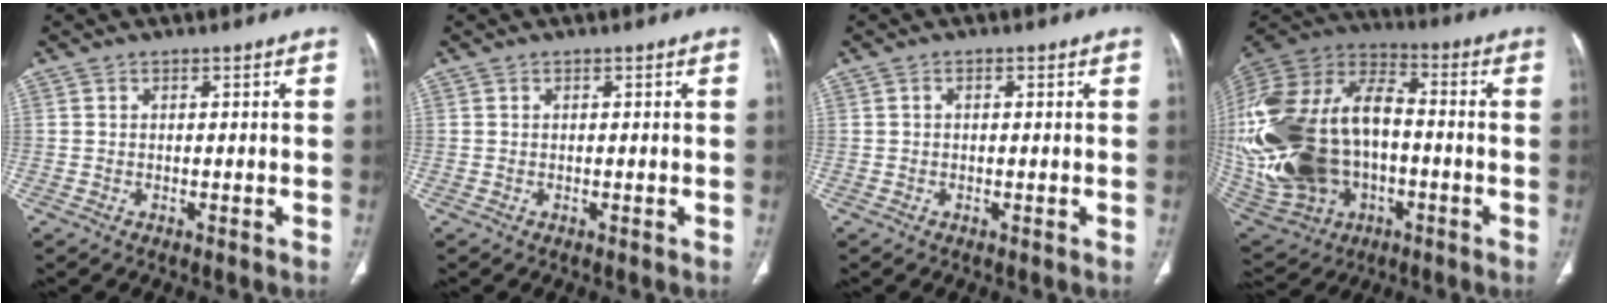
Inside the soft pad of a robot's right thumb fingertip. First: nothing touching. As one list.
[{"total": 0.0}, {"total": 0.6, "force": [0.1, 0.3, 0.5], "torque": [-0.010, 0.003, 0.001]}, {"total": 36.9, "force": [-3.4, 24.2, 27.6], "torque": [-0.687, 0.024, -0.050]}]